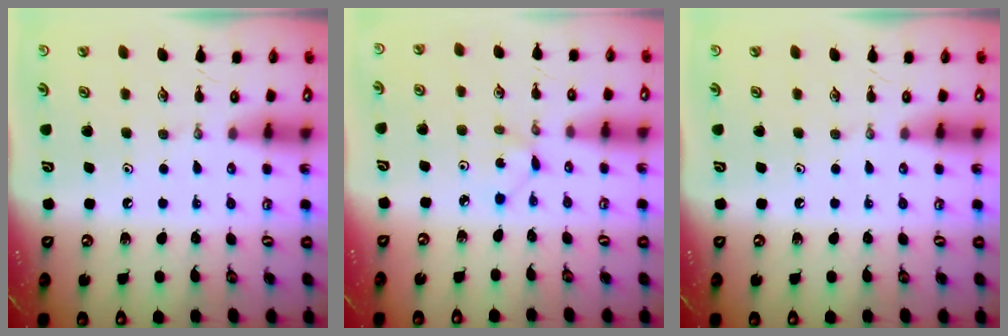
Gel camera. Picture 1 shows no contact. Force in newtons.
{"total": 1.3, "press": 1.3, "slide": 0.1}
{"total": 0.0}